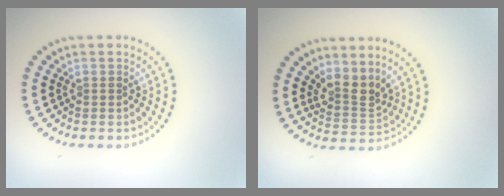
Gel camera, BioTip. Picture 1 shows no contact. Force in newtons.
{"total": 2.9, "press": 2.0, "slide": 2.0}